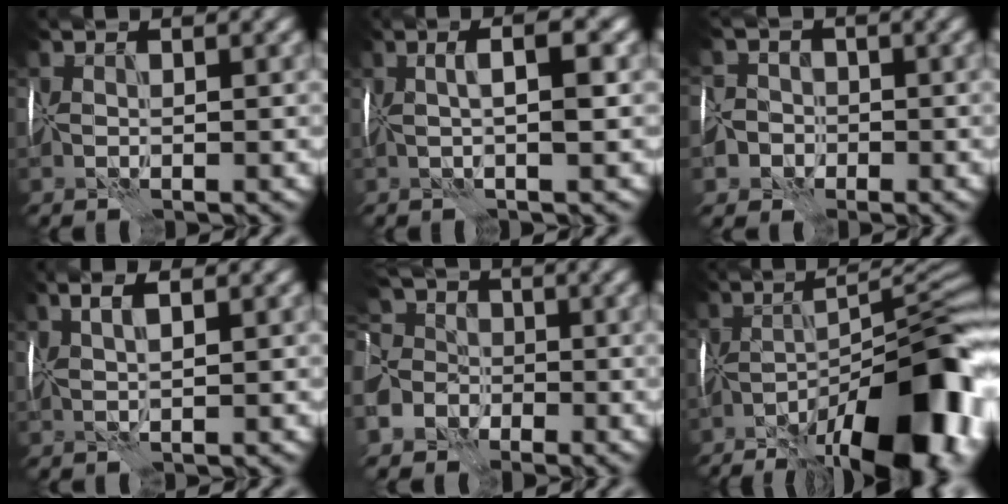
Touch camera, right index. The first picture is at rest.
{"total": 3.5, "force": [0.4, 0.4, 3.5], "torque": [-0.047, 0.005, -0.004]}
{"total": 6.5, "force": [-3.4, 5.3, 1.5], "torque": [-0.017, -0.014, -0.087]}
{"total": 2.7, "force": [1.3, 0.5, 2.3], "torque": [-0.034, 0.005, 0.010]}
{"total": 10.2, "force": [-5.5, 7.8, 3.7], "torque": [-0.081, -0.026, -0.115]}
{"total": 16.8, "force": [-8.5, 5.2, 13.5], "torque": [-0.175, -0.005, -0.135]}